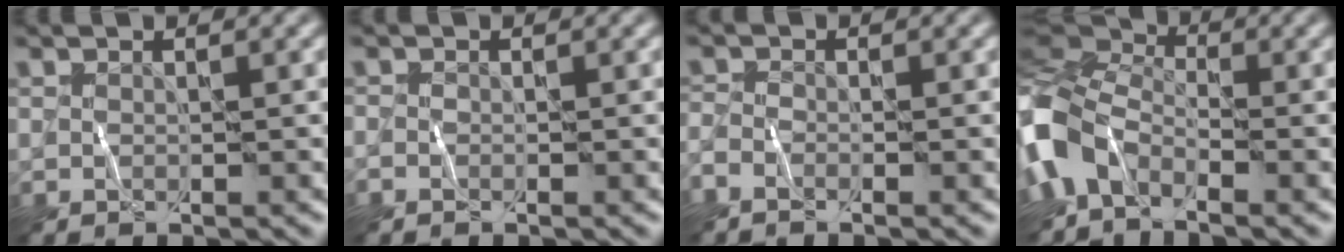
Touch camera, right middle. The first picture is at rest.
{"total": 0.5, "force": [-0.5, 0.3, 0.1], "torque": [-0.001, 0.000, -0.012]}
{"total": 1.5, "force": [-1.4, 0.3, 0.5], "torque": [-0.014, -0.005, -0.038]}
{"total": 7.1, "force": [-3.2, 4.1, 4.9], "torque": [-0.109, 0.002, -0.092]}